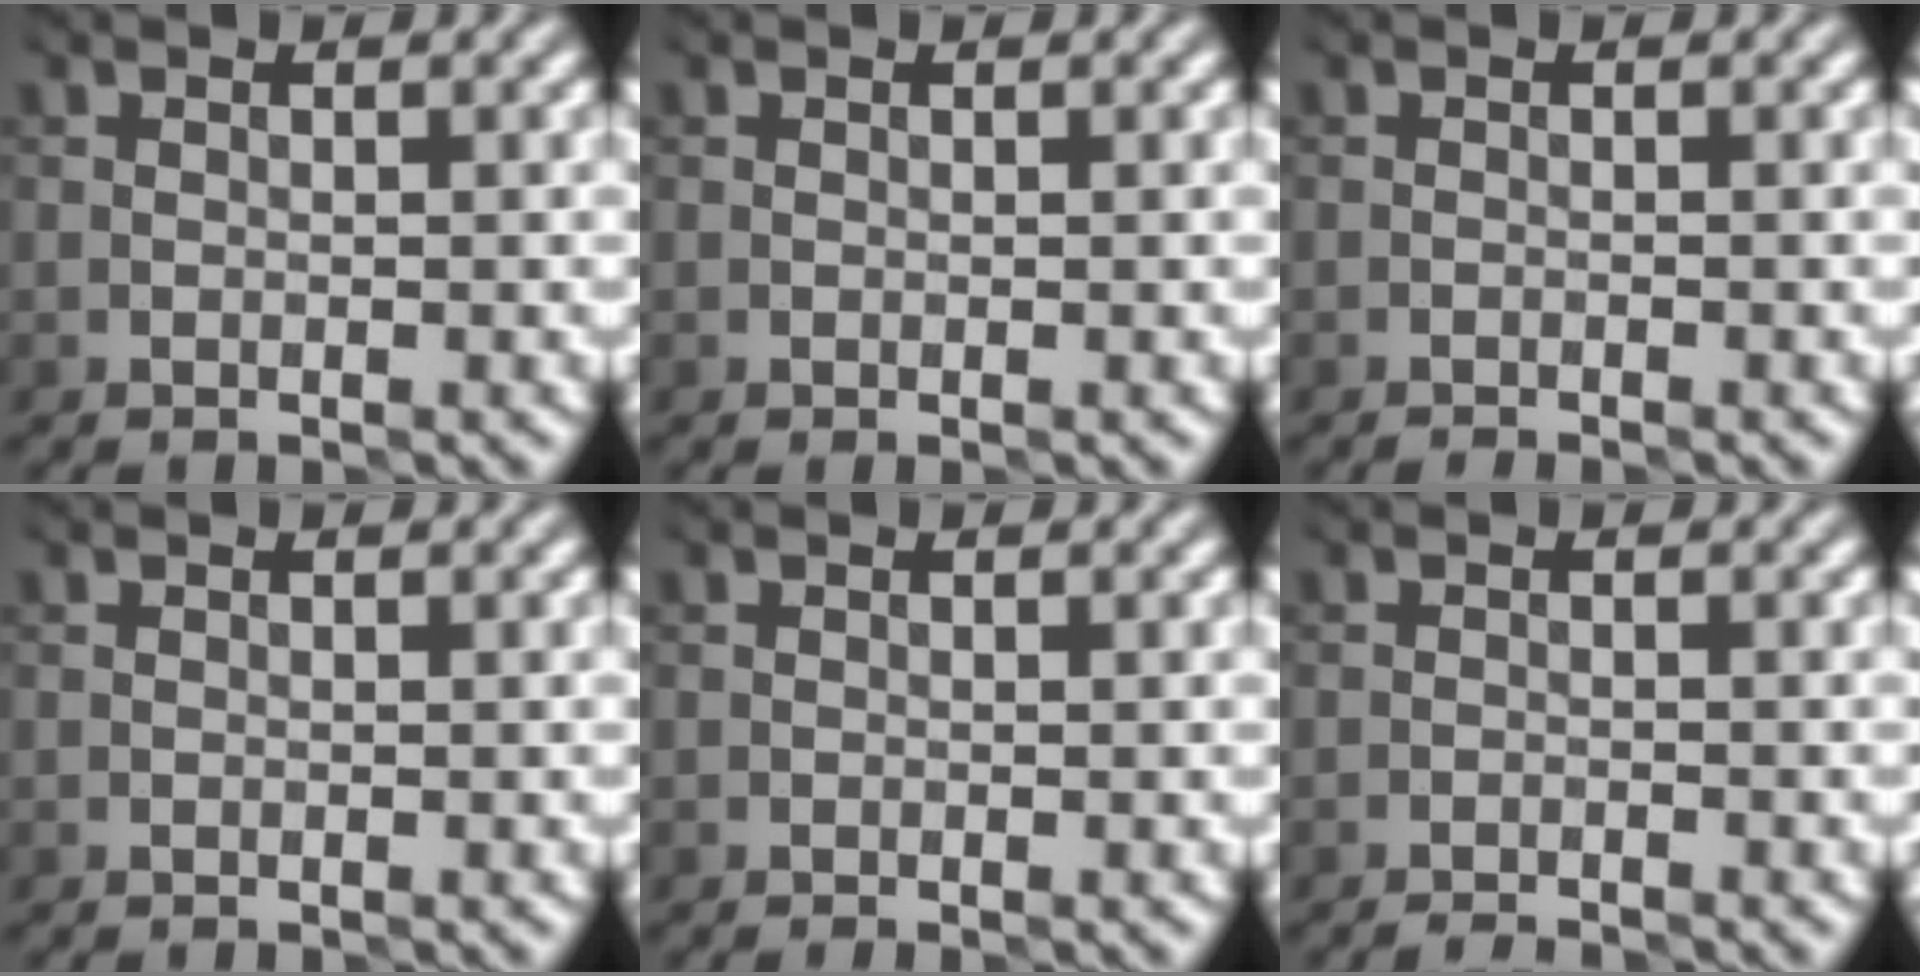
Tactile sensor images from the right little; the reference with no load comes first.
{"total": 0.0}
{"total": 0.8, "force": [-0.8, -0.2, -0.1], "torque": [0.001, -0.001, -0.018]}
{"total": 0.0}
{"total": 0.0}
{"total": 1.6, "force": [-1.6, -0.2, 0.2], "torque": [-0.003, -0.002, -0.031]}